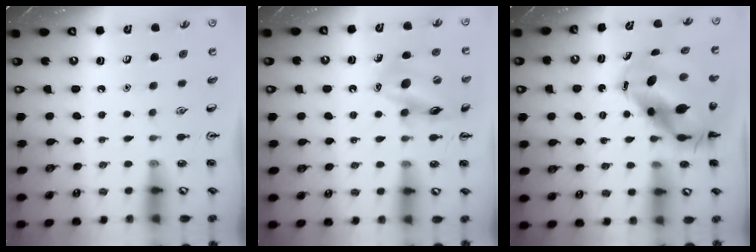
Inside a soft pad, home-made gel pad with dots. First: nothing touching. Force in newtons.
{"total": 15.1, "press": 14.8, "slide": 2.8}
{"total": 12.4, "press": 11.9, "slide": 3.4}